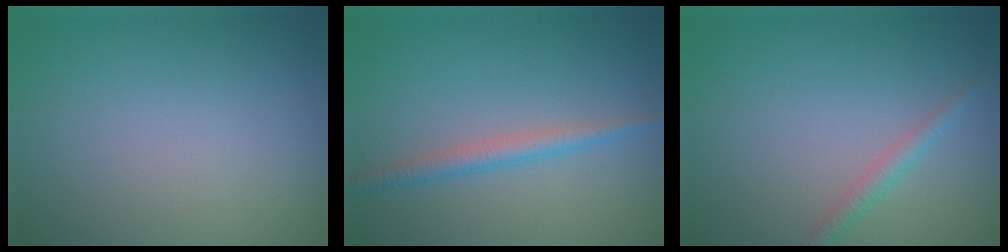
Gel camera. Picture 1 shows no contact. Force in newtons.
{"total": 2.1, "press": 2.1, "slide": 0.0}
{"total": 1.6, "press": 1.6, "slide": 0.0}